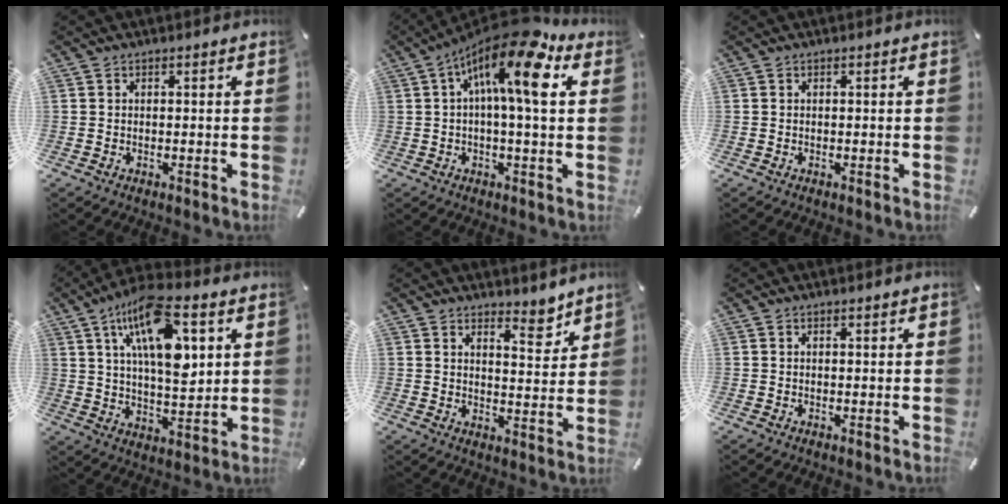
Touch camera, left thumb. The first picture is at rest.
{"total": 15.9, "force": [5.6, 4.1, 14.3], "torque": [-0.236, -0.032, 0.083]}
{"total": 0.0}
{"total": 17.5, "force": [7.7, 7.4, 13.9], "torque": [-0.249, -0.016, 0.124]}
{"total": 6.3, "force": [5.2, 2.7, 2.2], "torque": [-0.003, -0.047, 0.085]}
{"total": 0.0}